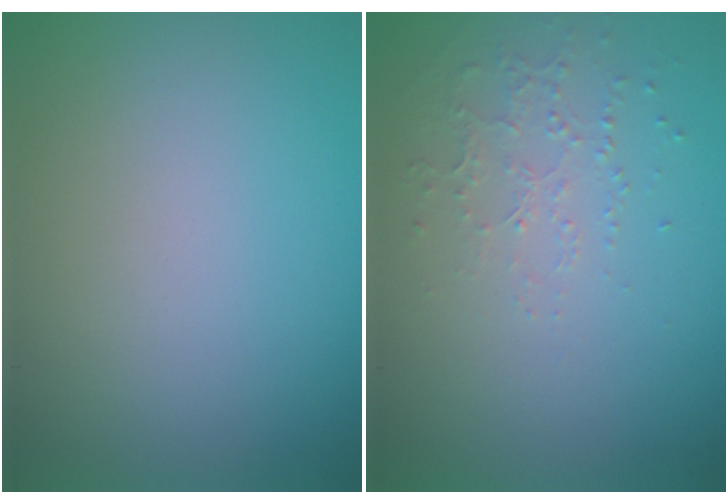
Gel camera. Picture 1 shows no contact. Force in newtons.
{"total": 1.0, "press": 0.7, "slide": 0.8}